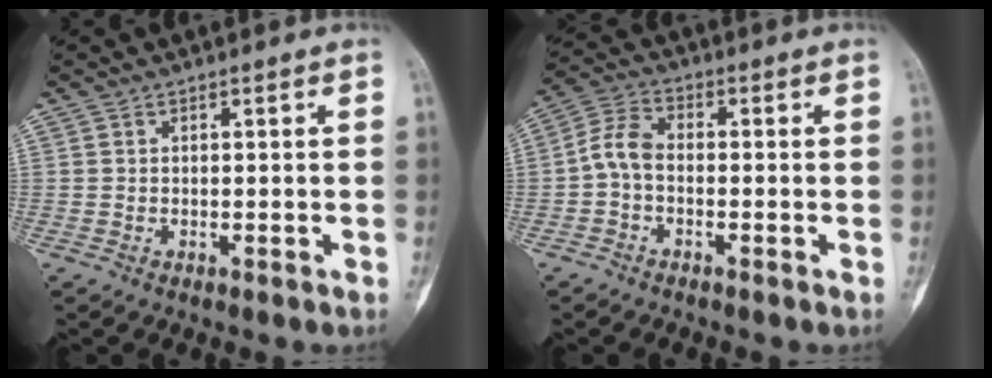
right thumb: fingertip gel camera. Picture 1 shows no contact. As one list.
[{"total": 5.4, "force": [-1.2, 3.2, 4.2], "torque": [-0.083, 0.021, -0.037]}]